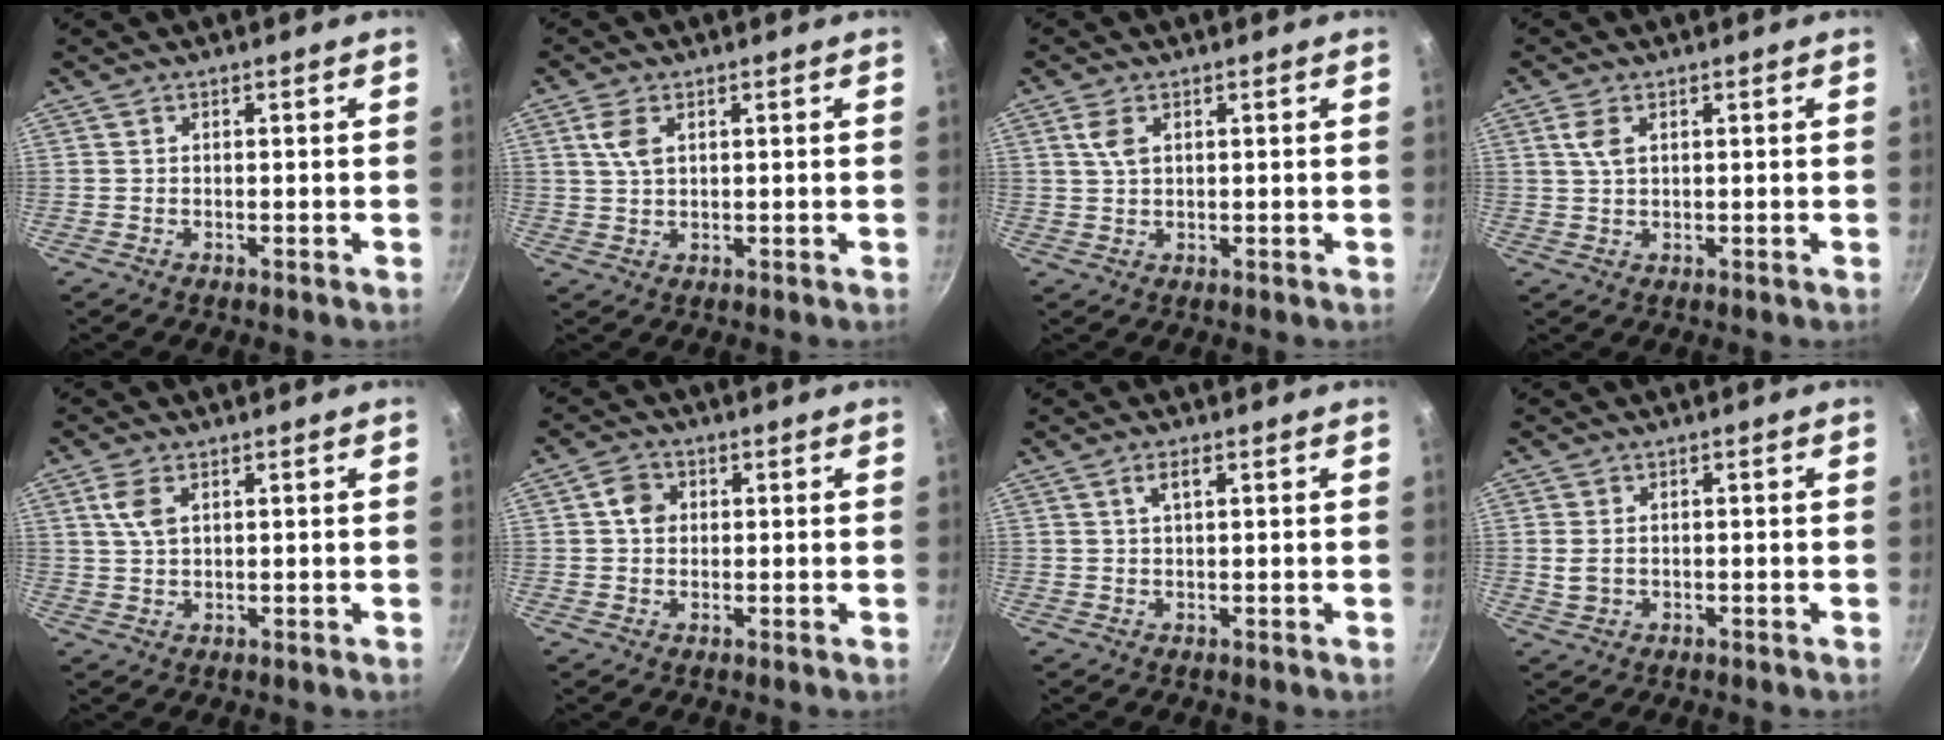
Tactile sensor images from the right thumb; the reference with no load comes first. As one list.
[{"total": 4.2, "force": [1.6, 2.2, 3.2], "torque": [-0.063, -0.004, 0.033]}, {"total": 3.5, "force": [1.3, 1.8, 2.6], "torque": [-0.051, -0.003, 0.027]}, {"total": 3.4, "force": [1.3, 1.7, 2.6], "torque": [-0.051, -0.003, 0.027]}, {"total": 4.3, "force": [1.7, 2.3, 3.3], "torque": [-0.065, -0.003, 0.033]}, {"total": 4.1, "force": [0.8, 3.3, 2.2], "torque": [-0.027, 0.006, 0.007]}, {"total": 2.1, "force": [0.9, 0.7, 1.8], "torque": [-0.033, 0.003, 0.018]}, {"total": 2.8, "force": [0.0, 2.1, 1.9], "torque": [-0.036, 0.004, 0.003]}]